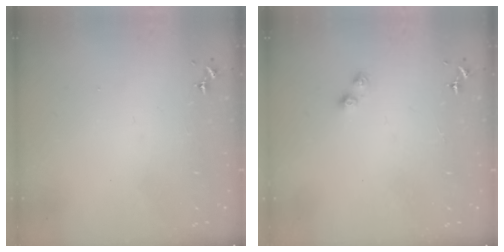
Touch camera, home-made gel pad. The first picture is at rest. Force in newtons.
{"total": 4.2, "press": 4.1, "slide": 0.6}